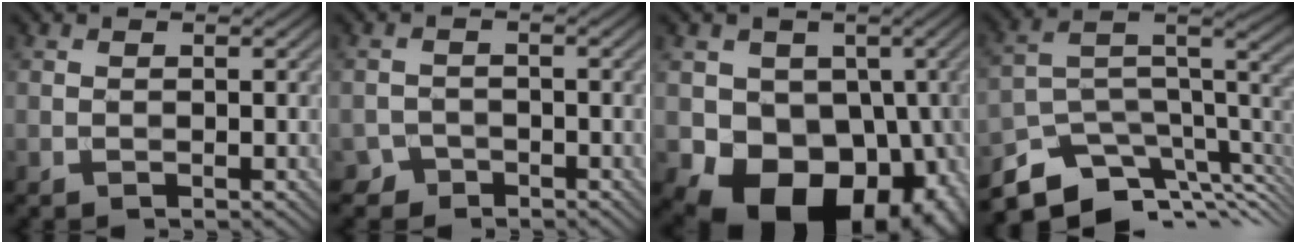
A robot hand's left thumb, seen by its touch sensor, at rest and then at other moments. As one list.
[{"total": 2.0, "force": [-1.6, 1.3, 0.0], "torque": [0.004, 0.005, -0.033]}, {"total": 16.6, "force": [-5.5, 12.7, 9.1], "torque": [-0.112, -0.041, -0.090]}, {"total": 11.1, "force": [-7.0, 5.4, 6.7], "torque": [-0.142, -0.012, -0.112]}]